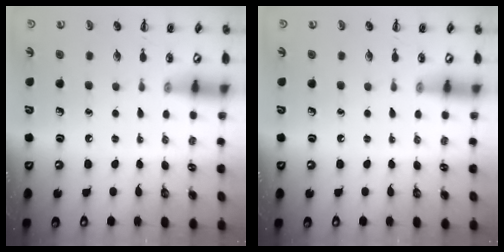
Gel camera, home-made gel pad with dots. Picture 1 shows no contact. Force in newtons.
{"total": 0.0}